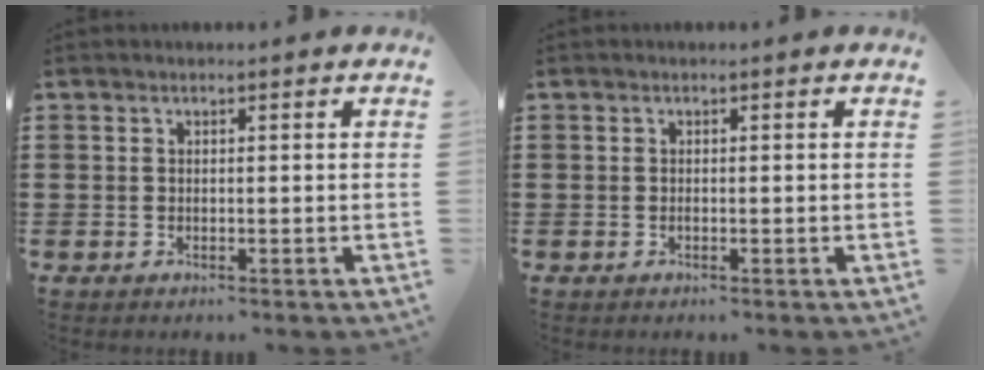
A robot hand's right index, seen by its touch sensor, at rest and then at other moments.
{"total": 0.0}